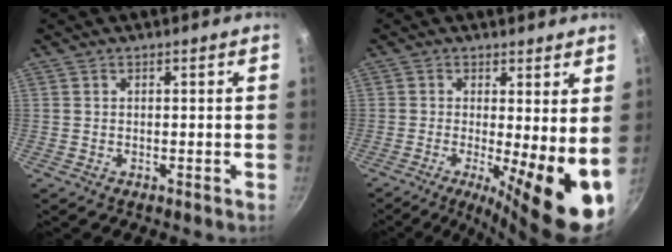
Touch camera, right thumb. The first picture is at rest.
{"total": 12.8, "force": [-1.6, 3.2, 12.3], "torque": [-0.149, -0.021, -0.021]}